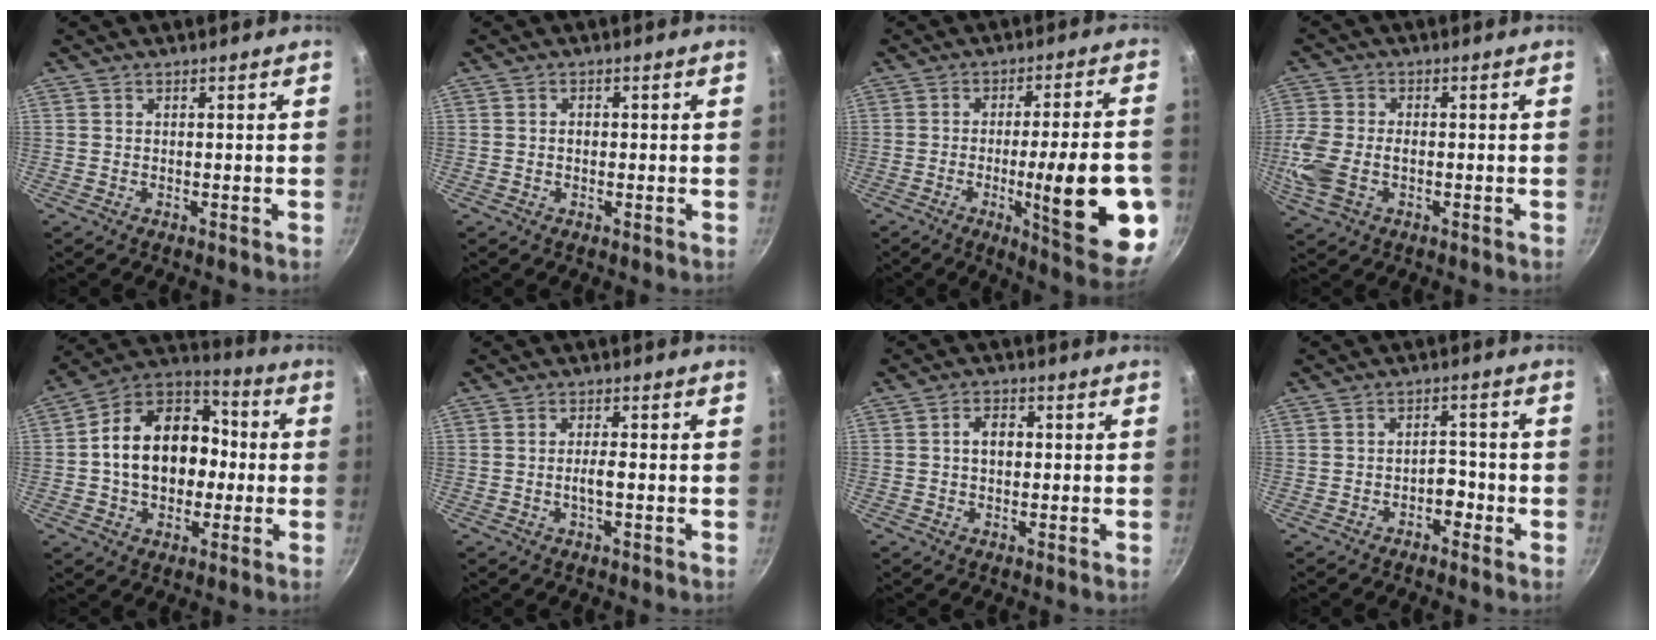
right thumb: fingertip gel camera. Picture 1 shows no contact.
{"total": 1.1, "force": [-0.1, 0.9, 0.6], "torque": [-0.009, 0.005, -0.003]}
{"total": 20.6, "force": [-5.1, 4.1, 19.5], "torque": [-0.252, 0.009, -0.066]}
{"total": 8.9, "force": [-2.0, 5.5, 6.7], "torque": [-0.156, 0.001, -0.045]}
{"total": 18.6, "force": [-0.5, 13.8, 12.4], "torque": [-0.174, 0.045, -0.021]}
{"total": 2.5, "force": [-0.5, 0.5, 2.3], "torque": [-0.046, 0.008, -0.011]}
{"total": 3.7, "force": [0.2, 2.6, 2.6], "torque": [-0.028, 0.012, 0.000]}
{"total": 3.1, "force": [-1.7, 1.9, 1.8], "torque": [-0.007, 0.023, -0.027]}